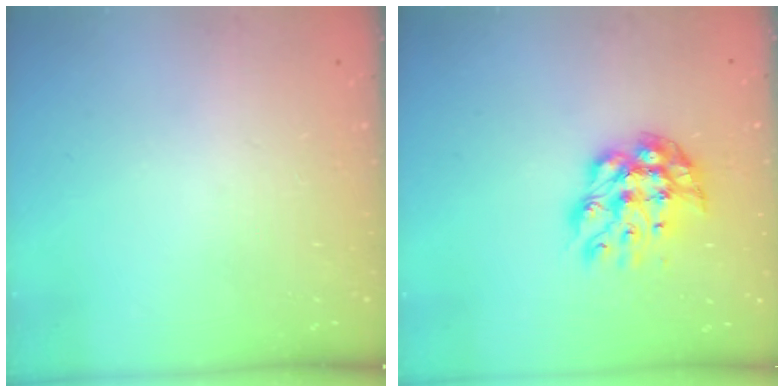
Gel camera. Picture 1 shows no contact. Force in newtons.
{"total": 10.0, "press": 10.0, "slide": 0.9}